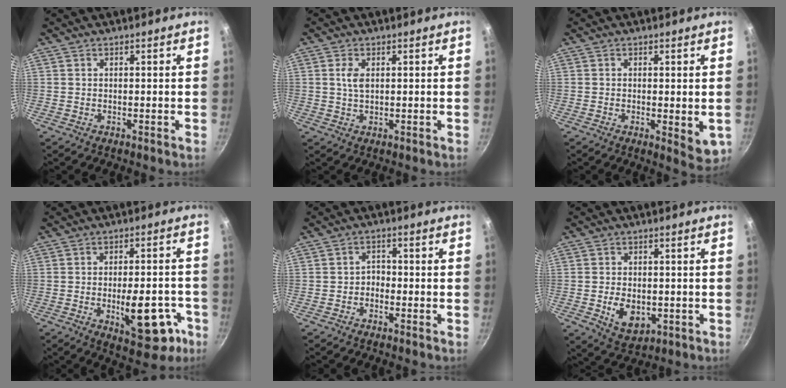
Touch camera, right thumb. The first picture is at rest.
{"total": 2.8, "force": [0.6, 1.5, 2.3], "torque": [-0.043, -0.001, 0.013]}
{"total": 5.2, "force": [-0.5, 2.1, 4.8], "torque": [-0.061, -0.013, -0.005]}
{"total": 13.9, "force": [-4.8, 6.4, 11.4], "torque": [-0.120, 0.024, -0.055]}
{"total": 2.1, "force": [-1.2, 1.4, 0.9], "torque": [-0.002, 0.019, -0.024]}
{"total": 7.4, "force": [-1.5, 5.0, 5.3], "torque": [-0.073, -0.002, -0.013]}